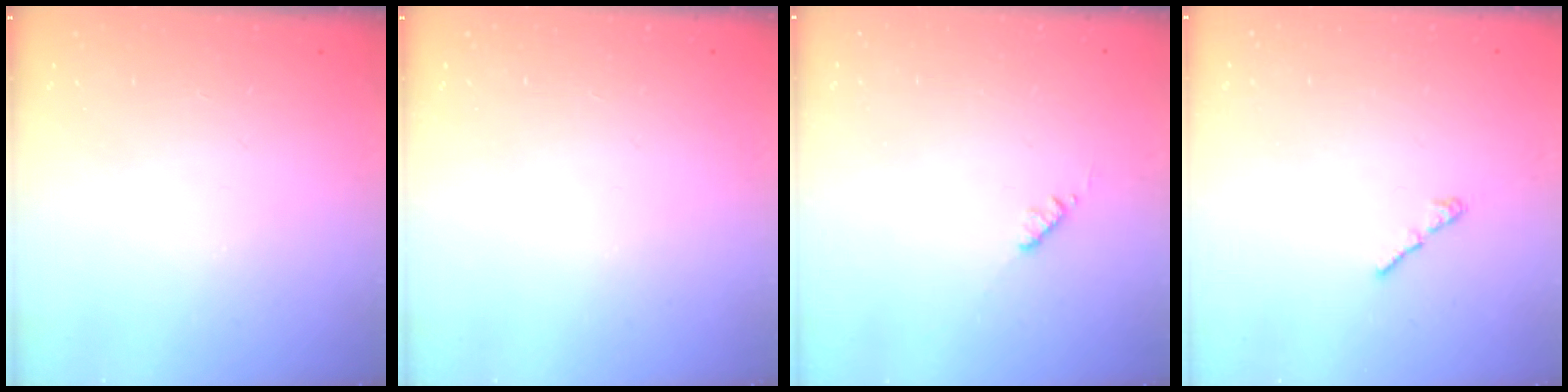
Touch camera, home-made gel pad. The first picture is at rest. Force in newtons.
{"total": 0.0}
{"total": 2.8, "press": 2.8, "slide": 0.4}
{"total": 1.3, "press": 1.2, "slide": 0.6}